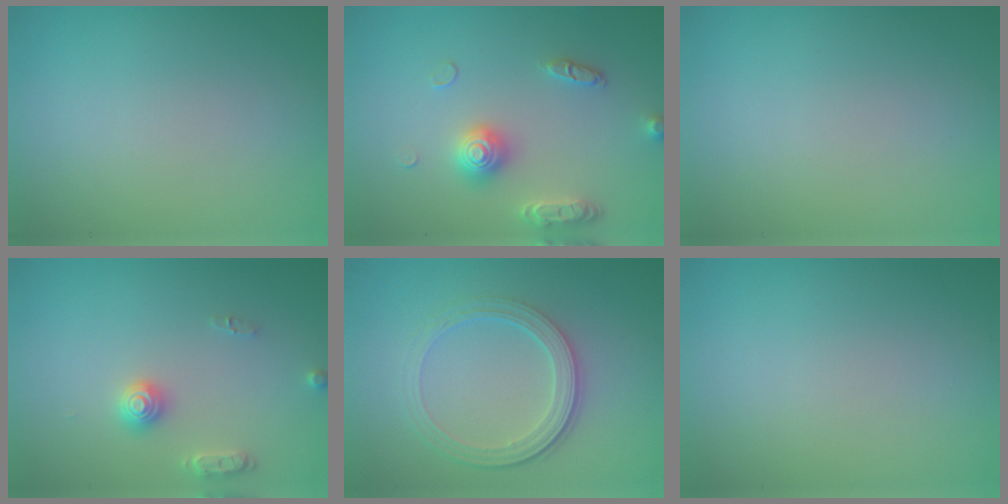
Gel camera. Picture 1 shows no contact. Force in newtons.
{"total": 3.2, "press": 3.0, "slide": 1.2}
{"total": 0.0}
{"total": 2.2, "press": 2.2, "slide": 0.1}
{"total": 4.0, "press": 2.9, "slide": 2.8}
{"total": 0.0}